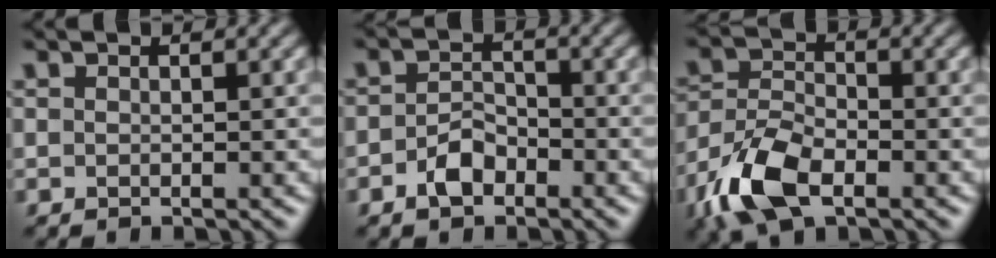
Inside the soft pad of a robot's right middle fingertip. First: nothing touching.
{"total": 2.7, "force": [-1.6, 1.7, 1.5], "torque": [-0.025, 0.007, -0.030]}
{"total": 6.7, "force": [-3.7, 3.4, 4.4], "torque": [-0.098, -0.004, -0.083]}